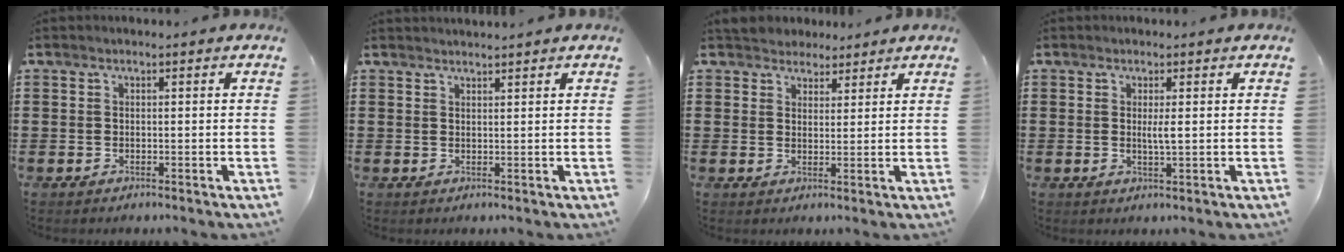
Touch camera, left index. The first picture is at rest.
{"total": 1.2, "force": [1.1, -0.1, 0.0], "torque": [-0.002, -0.002, 0.023]}
{"total": 3.0, "force": [2.5, 1.6, -0.4], "torque": [-0.007, 0.007, 0.048]}
{"total": 2.0, "force": [0.3, 0.1, 2.0], "torque": [-0.040, -0.003, 0.005]}